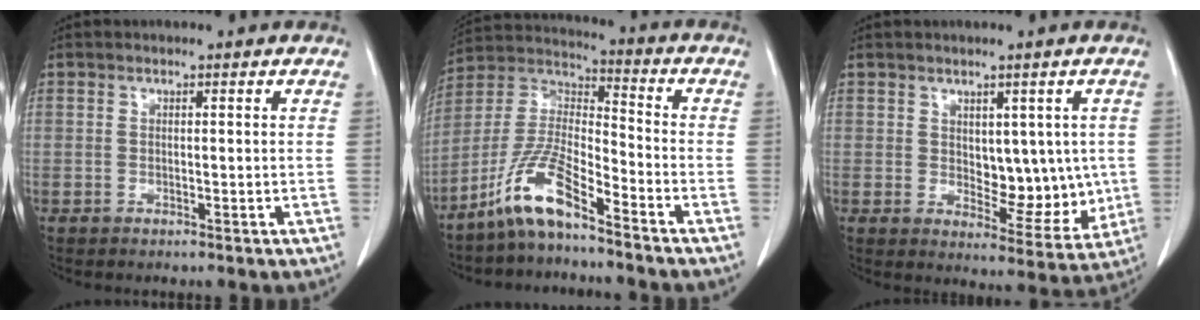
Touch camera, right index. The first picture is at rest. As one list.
[{"total": 10.7, "force": [-7.6, 1.6, 7.3], "torque": [-0.164, 0.002, -0.153]}, {"total": 7.8, "force": [0.8, 4.4, 6.4], "torque": [-0.066, -0.002, 0.029]}]